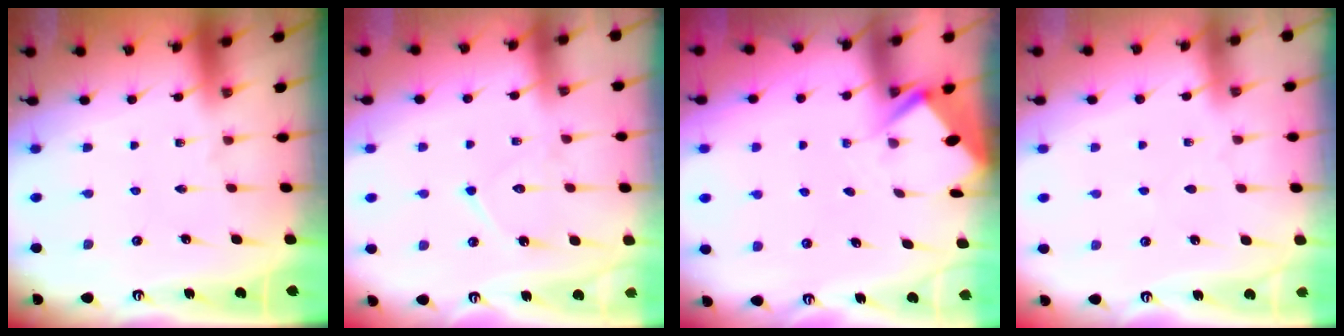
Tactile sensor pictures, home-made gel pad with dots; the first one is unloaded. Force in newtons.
{"total": 9.6, "press": 9.6, "slide": 0.8}
{"total": 2.9, "press": 2.9, "slide": 0.1}
{"total": 2.8, "press": 2.8, "slide": 0.4}